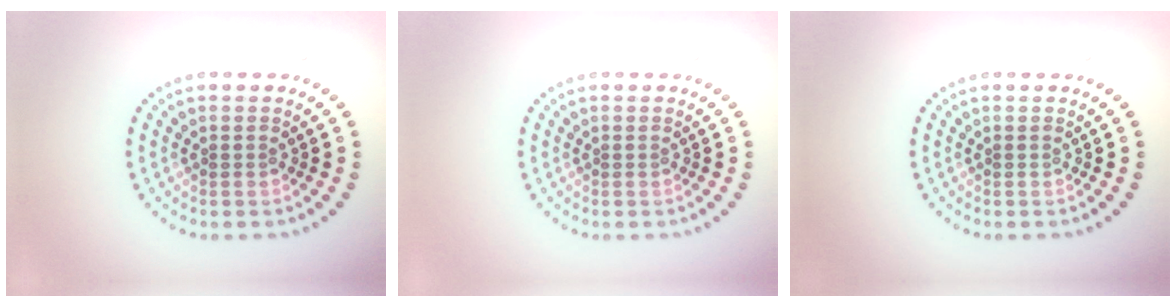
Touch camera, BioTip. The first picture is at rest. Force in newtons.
{"total": 0.0}
{"total": 0.0}